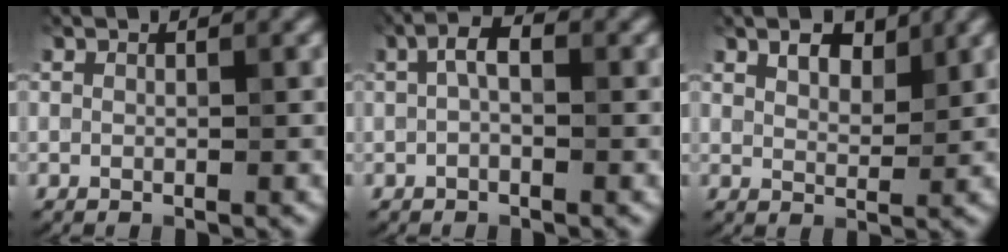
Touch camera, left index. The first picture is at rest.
{"total": 2.3, "force": [0.1, 1.0, 2.0], "torque": [-0.039, 0.009, -0.004]}
{"total": 2.9, "force": [1.9, 1.4, 1.7], "torque": [-0.032, 0.004, 0.033]}